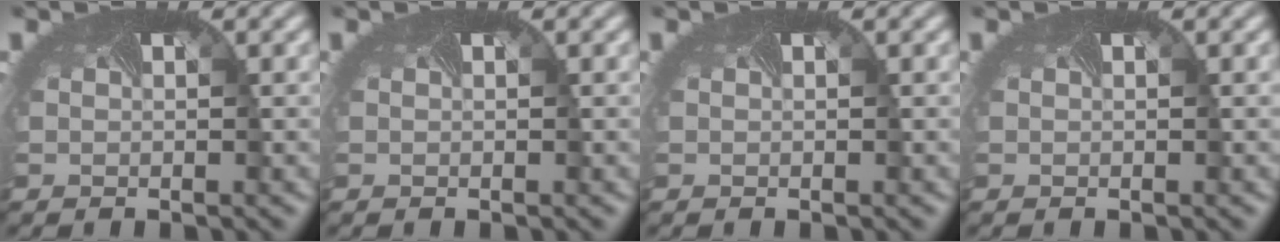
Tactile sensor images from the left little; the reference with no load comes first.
{"total": 0.0}
{"total": 0.0}
{"total": 0.0}